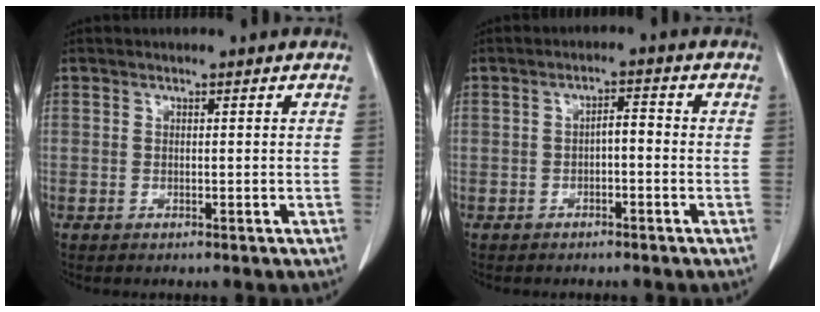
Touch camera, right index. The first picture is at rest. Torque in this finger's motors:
{"motor_torque": [0.11, 0.00, 0.21, 0.04]}